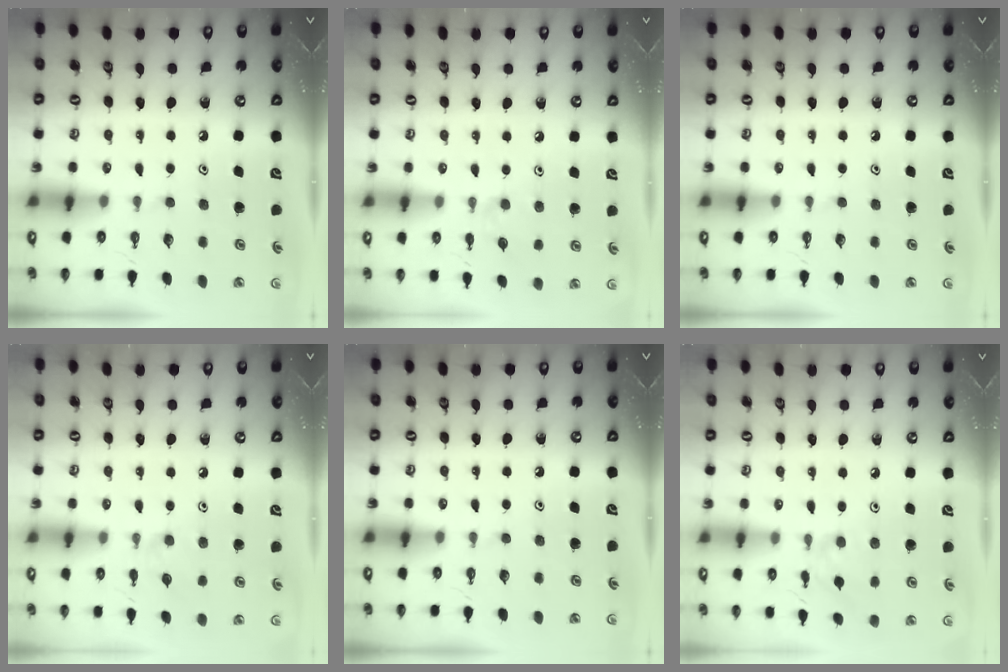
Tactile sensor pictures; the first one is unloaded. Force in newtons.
{"total": 2.6, "press": 2.5, "slide": 0.4}
{"total": 0.0}
{"total": 3.2, "press": 3.2, "slide": 0.7}
{"total": 0.0}
{"total": 3.0, "press": 2.9, "slide": 0.6}